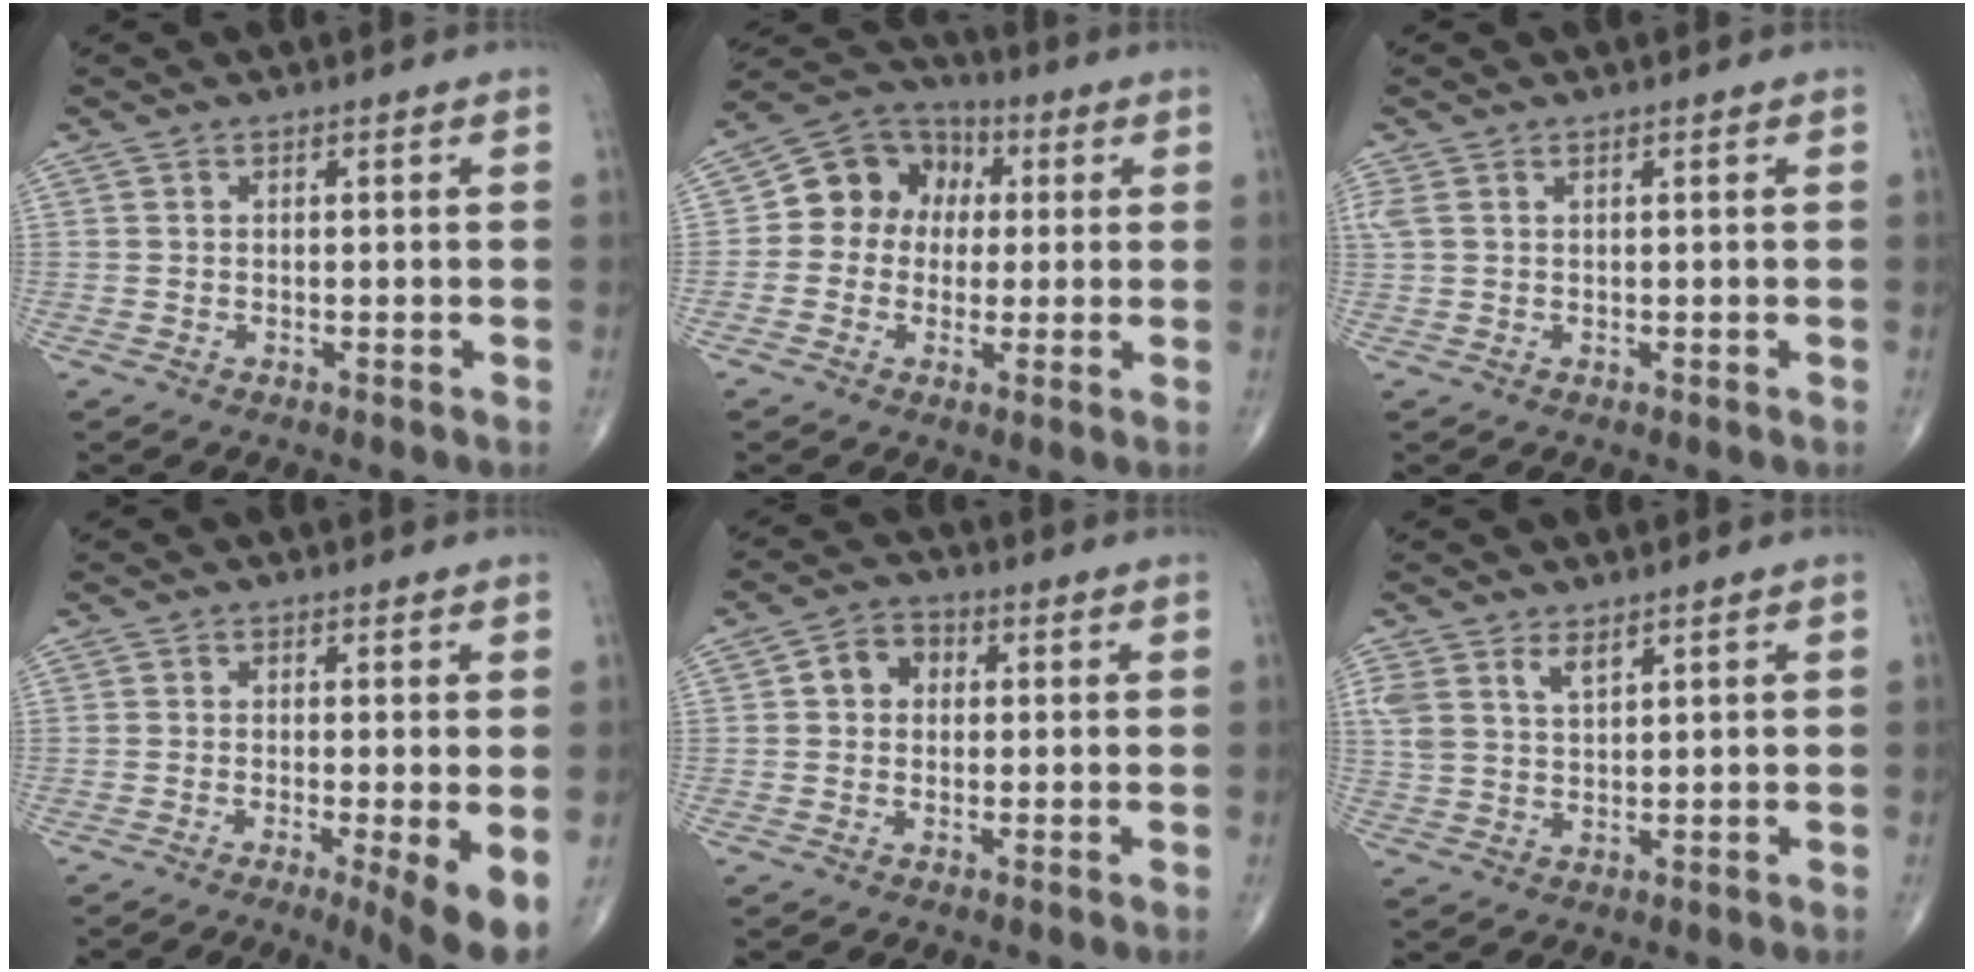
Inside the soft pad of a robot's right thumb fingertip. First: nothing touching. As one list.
[{"total": 11.1, "force": [1.2, 9.6, 5.5], "torque": [-0.055, 0.025, 0.005]}, {"total": 1.8, "force": [0.9, 0.9, 1.3], "torque": [-0.049, 0.017, 0.029]}, {"total": 6.8, "force": [-2.0, 1.0, 6.4], "torque": [-0.102, -0.020, -0.036]}, {"total": 4.8, "force": [0.7, 4.0, 2.6], "torque": [-0.024, 0.014, 0.003]}, {"total": 4.7, "force": [3.0, 2.2, 2.9], "torque": [-0.053, -0.014, 0.065]}]